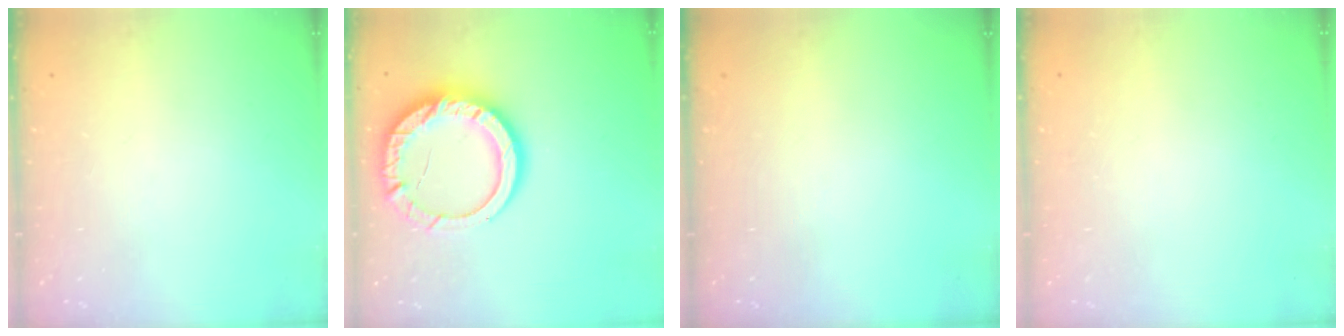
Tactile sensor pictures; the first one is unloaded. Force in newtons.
{"total": 16.9, "press": 16.8, "slide": 1.5}
{"total": 0.0}
{"total": 2.6, "press": 2.6, "slide": 0.2}